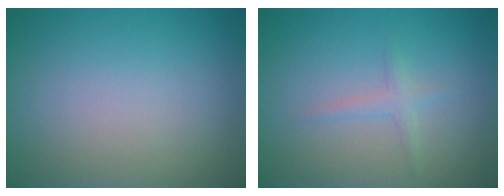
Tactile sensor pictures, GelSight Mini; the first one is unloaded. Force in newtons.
{"total": 1.2, "press": 1.2, "slide": 0.1}